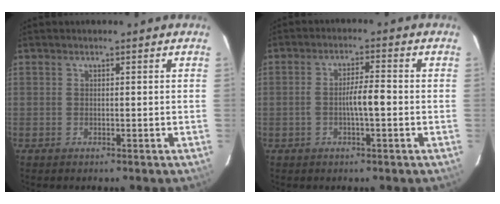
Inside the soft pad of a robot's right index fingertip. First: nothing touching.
{"total": 4.2, "force": [-0.8, 0.6, 4.1], "torque": [-0.074, 0.009, -0.013]}